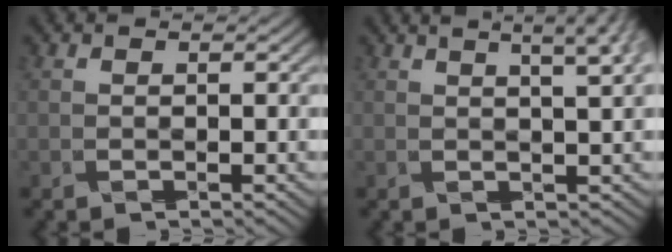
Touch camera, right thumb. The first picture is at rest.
{"total": 5.7, "force": [3.1, 1.3, 4.6], "torque": [-0.060, 0.019, 0.040]}